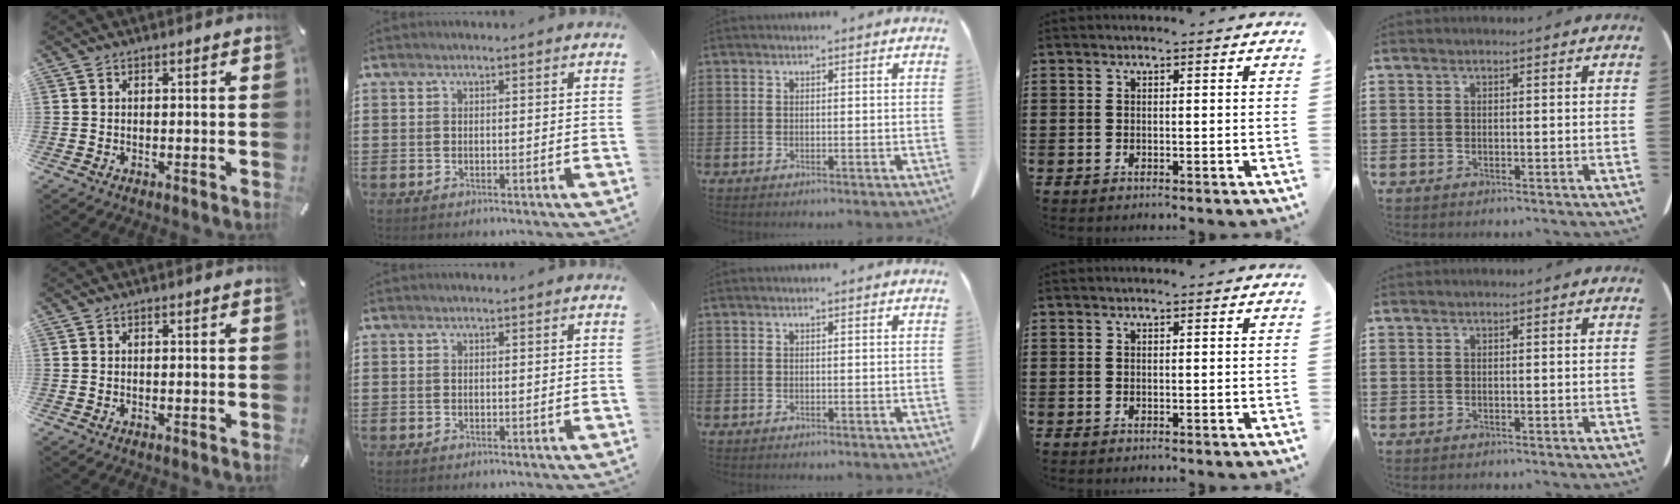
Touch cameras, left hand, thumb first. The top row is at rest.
{}